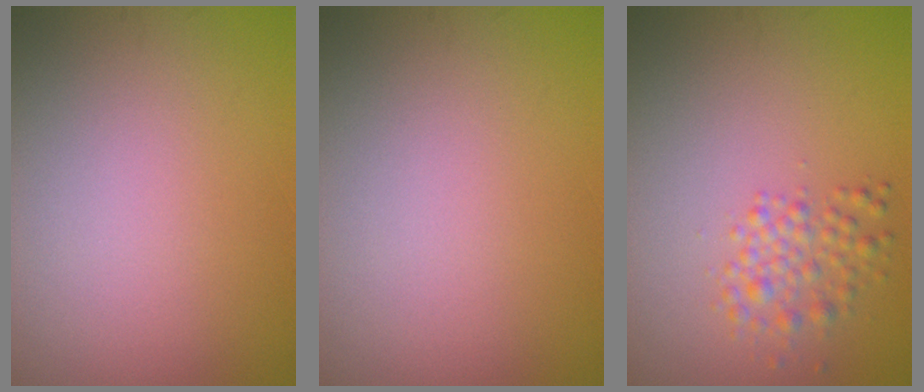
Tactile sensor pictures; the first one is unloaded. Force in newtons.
{"total": 0.0}
{"total": 2.3, "press": 2.3, "slide": 0.1}